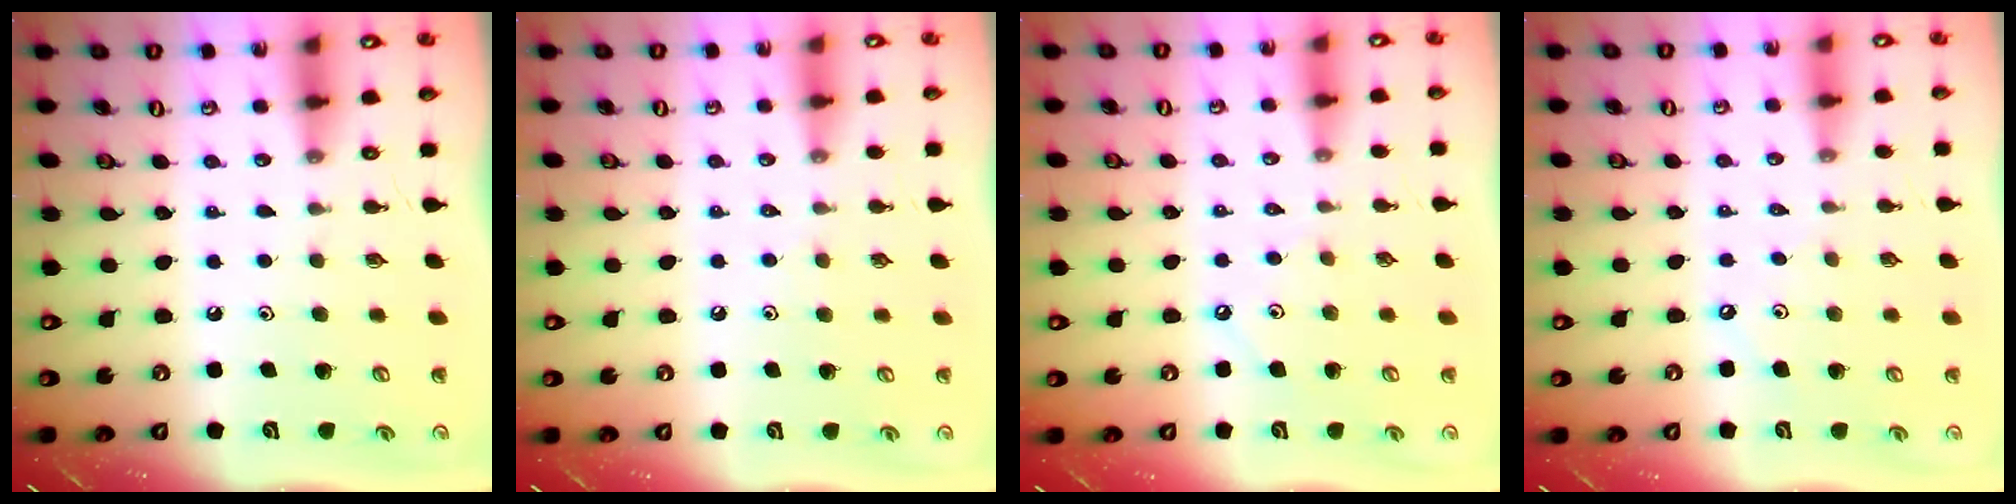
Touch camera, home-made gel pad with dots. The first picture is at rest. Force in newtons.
{"total": 4.3, "press": 4.3, "slide": 0.6}
{"total": 2.6, "press": 2.6, "slide": 0.4}
{"total": 2.5, "press": 2.5, "slide": 0.5}